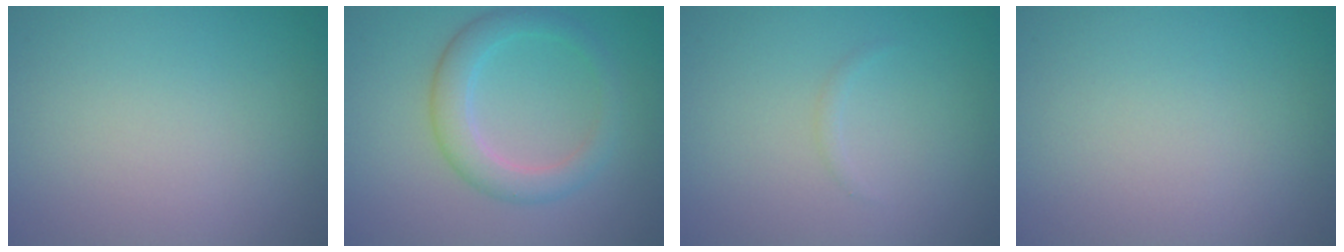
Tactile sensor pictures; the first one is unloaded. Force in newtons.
{"total": 3.6, "press": 3.6, "slide": 0.1}
{"total": 0.5, "press": 0.5, "slide": 0.0}
{"total": 0.0}